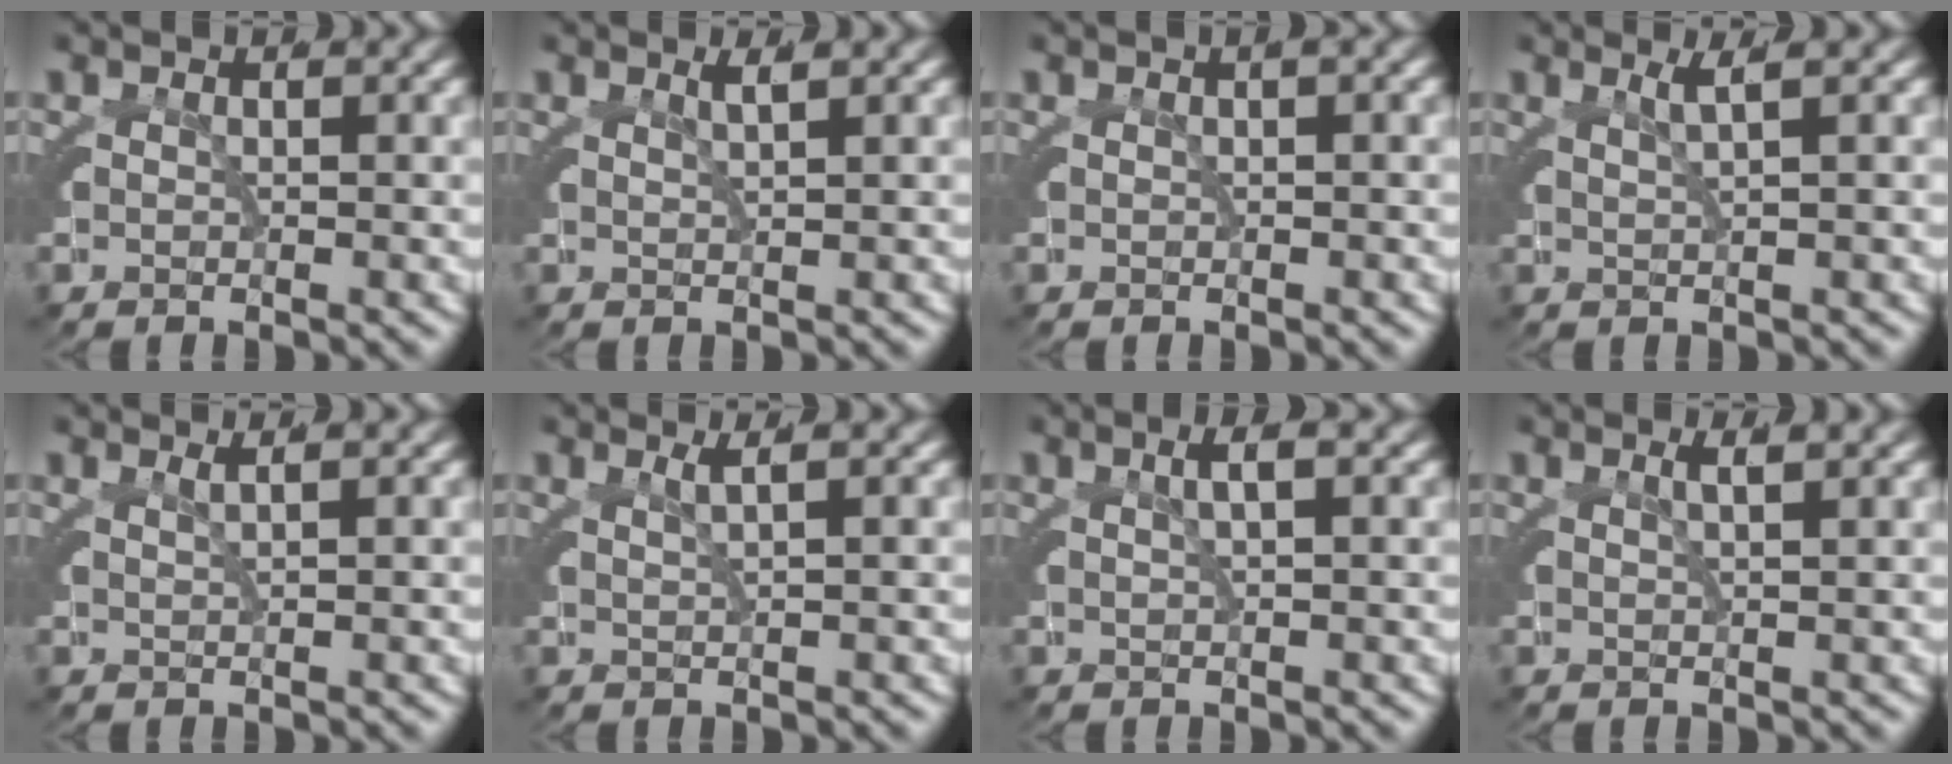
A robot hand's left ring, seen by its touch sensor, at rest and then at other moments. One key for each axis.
{"total": 1.2, "fx": 0.8, "fy": -0.8, "fz": 0.6, "tx": -0.009, "ty": 0.002, "tz": 0.017}
{"total": 0.6, "fx": 0.2, "fy": -0.1, "fz": 0.5, "tx": -0.003, "ty": 0.008, "tz": 0.003}
{"total": 1.8, "fx": 1.1, "fy": -1.1, "fz": 1.0, "tx": -0.012, "ty": 0.003, "tz": 0.023}
{"total": 1.1, "fx": 0.7, "fy": -0.8, "fz": 0.4, "tx": -0.002, "ty": 0.001, "tz": 0.016}
{"total": 1.5, "fx": 0.8, "fy": -0.9, "fz": 0.8, "tx": -0.008, "ty": 0.002, "tz": 0.019}
{"total": 1.6, "fx": 0.8, "fy": -0.3, "fz": 1.4, "tx": -0.017, "ty": 0.010, "tz": 0.016}
{"total": 1.4, "fx": 0.8, "fy": -0.7, "fz": 0.9, "tx": -0.015, "ty": 0.005, "tz": 0.016}